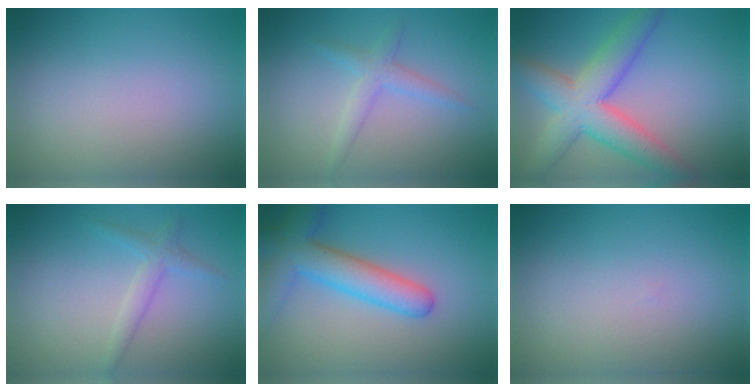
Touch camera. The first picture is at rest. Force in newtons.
{"total": 2.1, "press": 2.1, "slide": 0.3}
{"total": 7.2, "press": 7.2, "slide": 0.5}
{"total": 1.8, "press": 1.8, "slide": 0.0}
{"total": 6.0, "press": 6.0, "slide": 0.3}
{"total": 0.0}